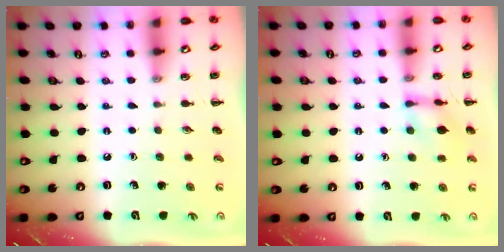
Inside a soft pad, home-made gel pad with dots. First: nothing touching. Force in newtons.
{"total": 9.5, "press": 9.5, "slide": 0.5}